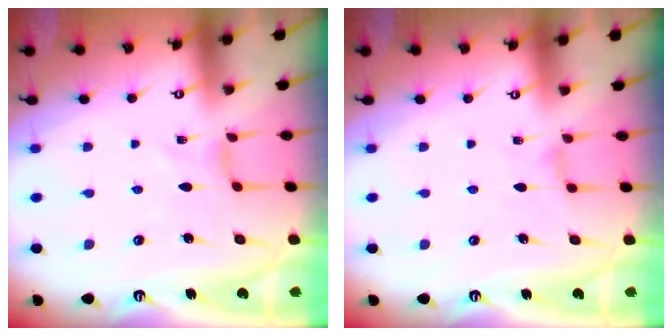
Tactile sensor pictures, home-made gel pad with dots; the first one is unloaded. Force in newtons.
{"total": 2.3, "press": 2.2, "slide": 0.5}